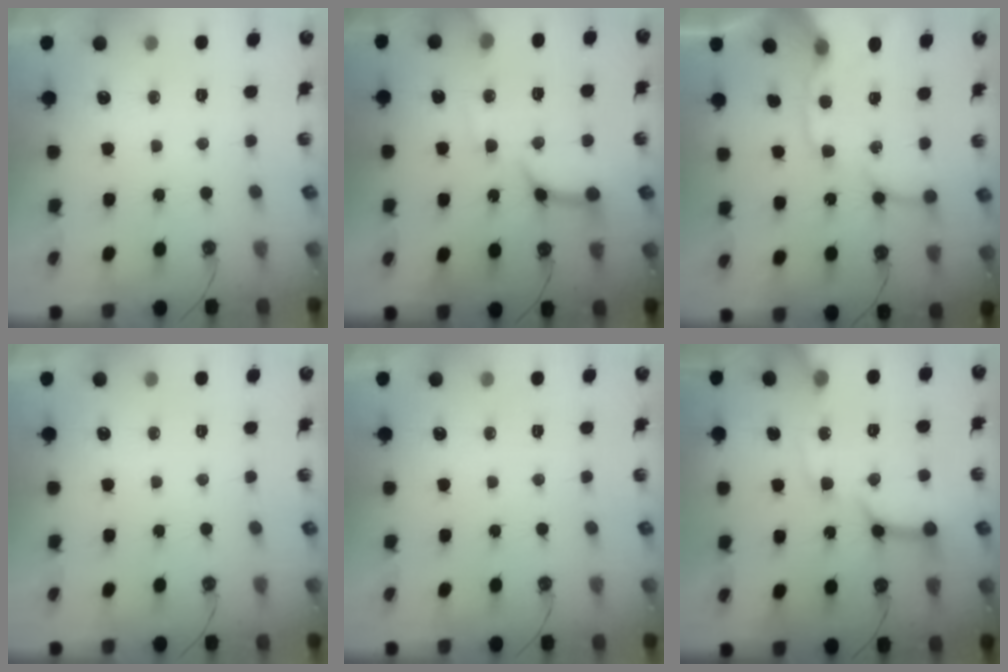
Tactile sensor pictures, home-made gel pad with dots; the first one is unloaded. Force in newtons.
{"total": 13.9, "press": 13.8, "slide": 1.7}
{"total": 19.7, "press": 19.4, "slide": 3.1}
{"total": 0.0}
{"total": 0.0}
{"total": 16.7, "press": 16.5, "slide": 2.1}